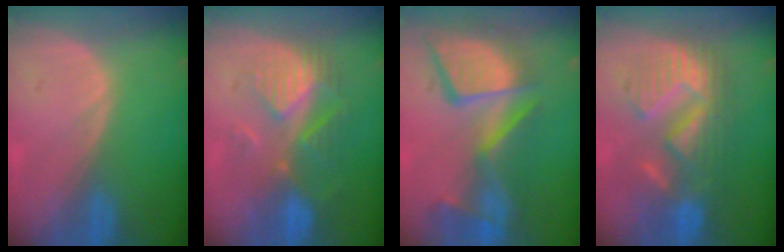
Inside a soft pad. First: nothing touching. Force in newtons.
{"total": 8.3, "press": 8.0, "slide": 2.3}
{"total": 13.6, "press": 11.2, "slide": 7.8}
{"total": 10.1, "press": 10.0, "slide": 0.6}